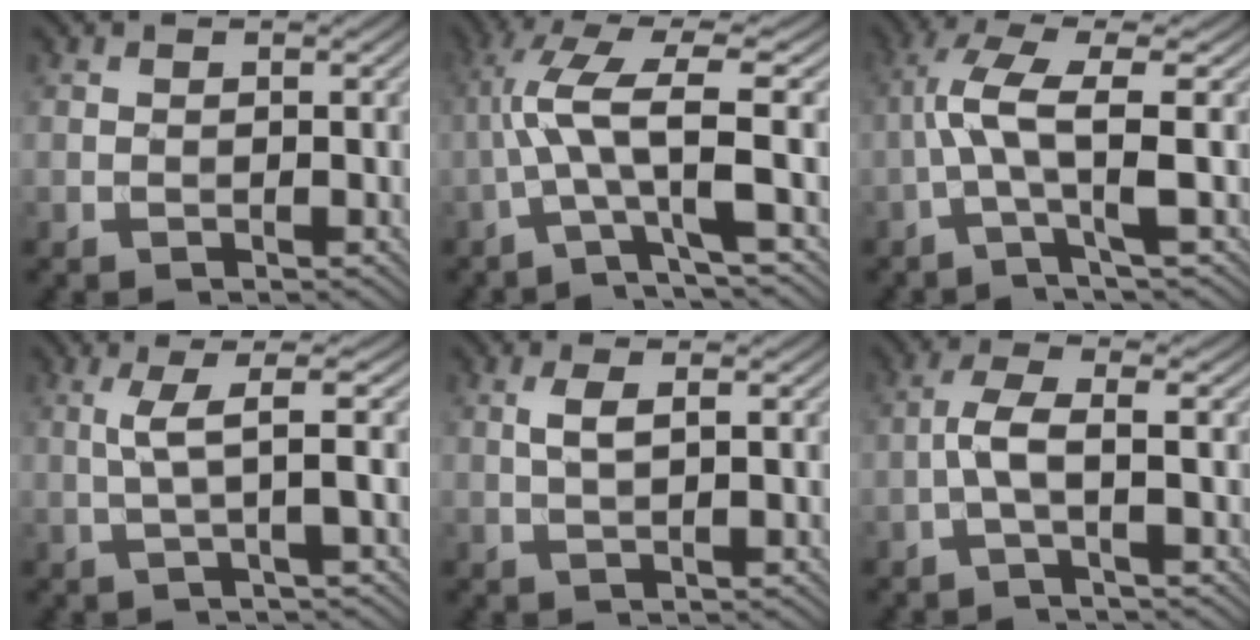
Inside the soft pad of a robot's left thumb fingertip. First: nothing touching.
{"total": 9.2, "force": [-0.9, 1.6, 9.0], "torque": [-0.172, 0.025, -0.032]}
{"total": 6.7, "force": [-0.6, 0.8, 6.7], "torque": [-0.127, 0.018, -0.027]}
{"total": 4.8, "force": [0.7, 0.5, 4.7], "torque": [-0.087, 0.014, 0.010]}
{"total": 2.3, "force": [0.6, 0.4, 2.2], "torque": [-0.047, 0.005, 0.013]}
{"total": 3.6, "force": [-0.7, 0.4, 3.5], "torque": [-0.070, 0.011, -0.027]}